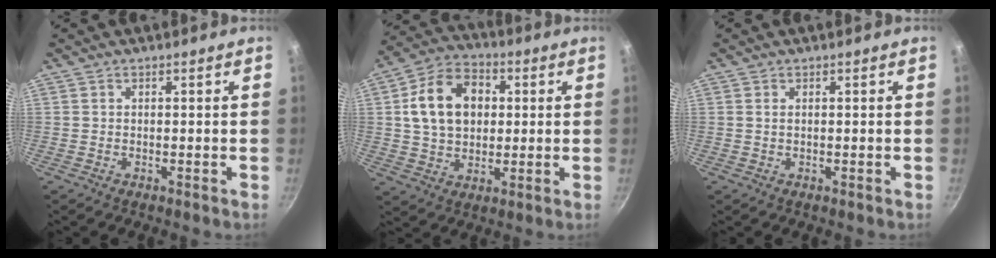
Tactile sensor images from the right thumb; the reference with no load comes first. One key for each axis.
{"total": 14.5, "fx": 2.6, "fy": 10.6, "fz": 9.6, "tx": -0.140, "ty": 0.014, "tz": 0.036}
{"total": 0.7, "fx": 0.2, "fy": 0.3, "fz": 0.5, "tx": -0.010, "ty": 0.001, "tz": 0.003}